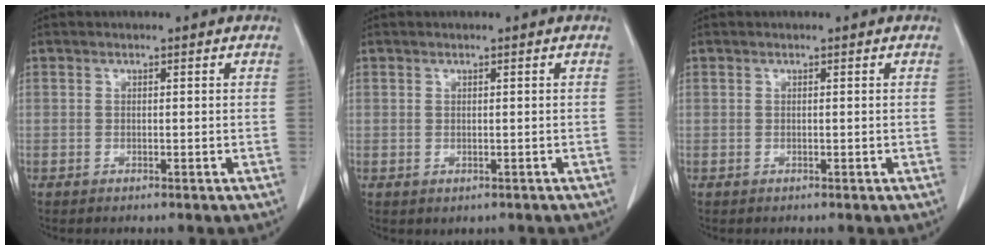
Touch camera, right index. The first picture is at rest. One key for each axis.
{"total": 0.6, "fx": -0.1, "fy": 0.6, "fz": 0.2, "tx": -0.004, "ty": 0.000, "tz": 0.004}
{"total": 0.0}